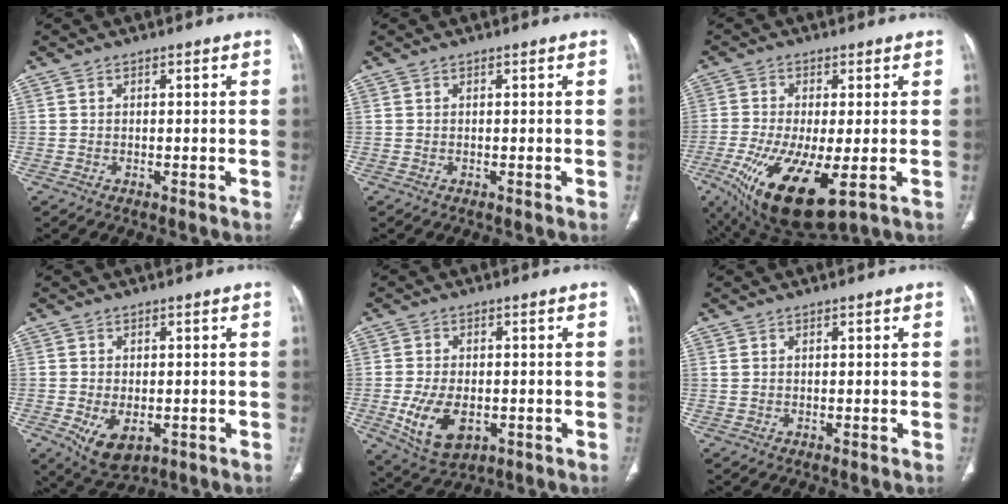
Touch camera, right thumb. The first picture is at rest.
{"total": 0.0}
{"total": 16.5, "force": [-5.8, 5.6, 14.4], "torque": [-0.294, -0.030, -0.084]}
{"total": 6.9, "force": [-2.2, 4.2, 5.1], "torque": [-0.081, -0.006, -0.022]}
{"total": 9.9, "force": [-2.5, 6.0, 7.4], "torque": [-0.133, -0.004, -0.029]}
{"total": 0.6, "force": [0.3, 0.4, 0.4], "torque": [-0.006, 0.005, 0.008]}